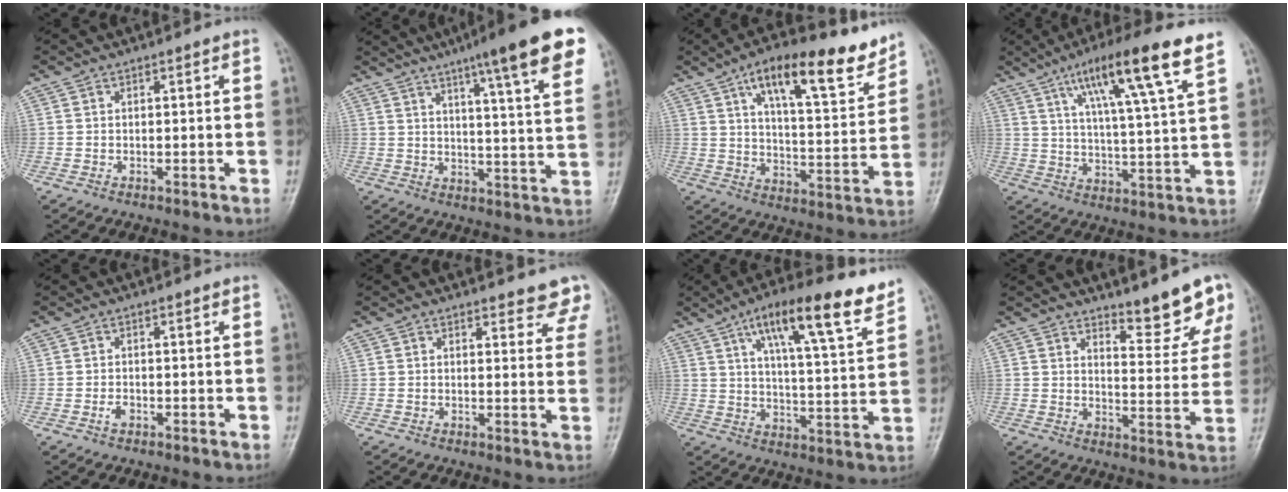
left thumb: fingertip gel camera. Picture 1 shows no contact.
{"total": 18.7, "force": [11.5, 1.9, 14.6], "torque": [-0.188, -0.037, 0.147]}
{"total": 18.0, "force": [11.4, 5.7, 12.7], "torque": [-0.158, -0.051, 0.180]}
{"total": 16.6, "force": [9.3, 1.7, 13.6], "torque": [-0.220, -0.029, 0.151]}
{"total": 1.3, "force": [-0.6, 0.8, 0.9], "torque": [-0.018, 0.005, -0.012]}
{"total": 6.9, "force": [6.2, 2.4, 1.8], "torque": [0.022, -0.028, 0.048]}
{"total": 17.2, "force": [10.7, 3.9, 12.8], "torque": [-0.177, -0.042, 0.169]}
{"total": 9.5, "force": [7.7, 2.3, 5.0], "torque": [-0.034, -0.066, 0.107]}